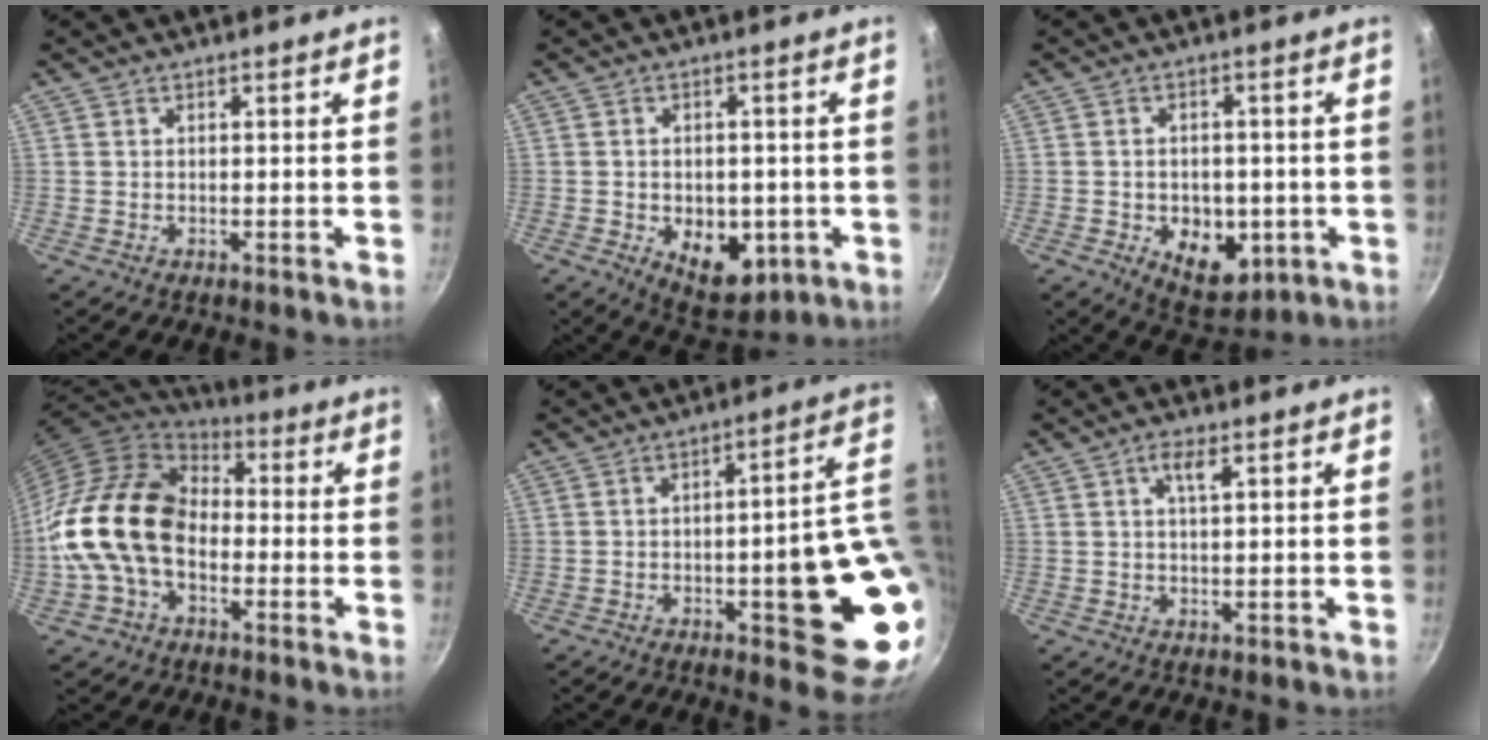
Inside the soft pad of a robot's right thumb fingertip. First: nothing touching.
{"total": 10.8, "force": [-2.8, 7.1, 7.6], "torque": [-0.069, -0.005, -0.024]}
{"total": 10.4, "force": [-2.7, 7.2, 7.1], "torque": [-0.065, -0.005, -0.023]}
{"total": 17.3, "force": [-2.7, 12.2, 12.0], "torque": [-0.190, 0.040, -0.065]}
{"total": 17.6, "force": [-1.8, 5.3, 16.7], "torque": [-0.178, 0.009, -0.020]}
{"total": 2.9, "force": [1.1, 0.9, 2.5], "torque": [-0.044, 0.002, 0.021]}